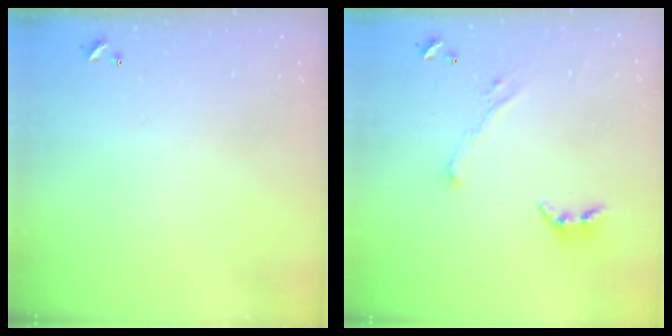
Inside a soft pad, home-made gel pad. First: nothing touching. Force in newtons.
{"total": 2.9, "press": 2.8, "slide": 0.8}